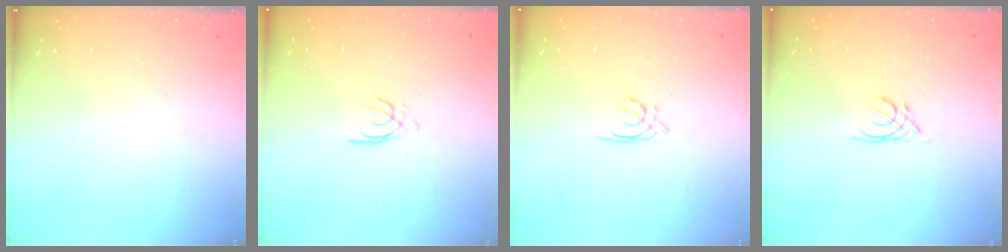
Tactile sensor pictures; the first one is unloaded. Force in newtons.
{"total": 2.7, "press": 2.7, "slide": 0.2}
{"total": 1.4, "press": 1.3, "slide": 0.3}
{"total": 2.2, "press": 2.2, "slide": 0.4}